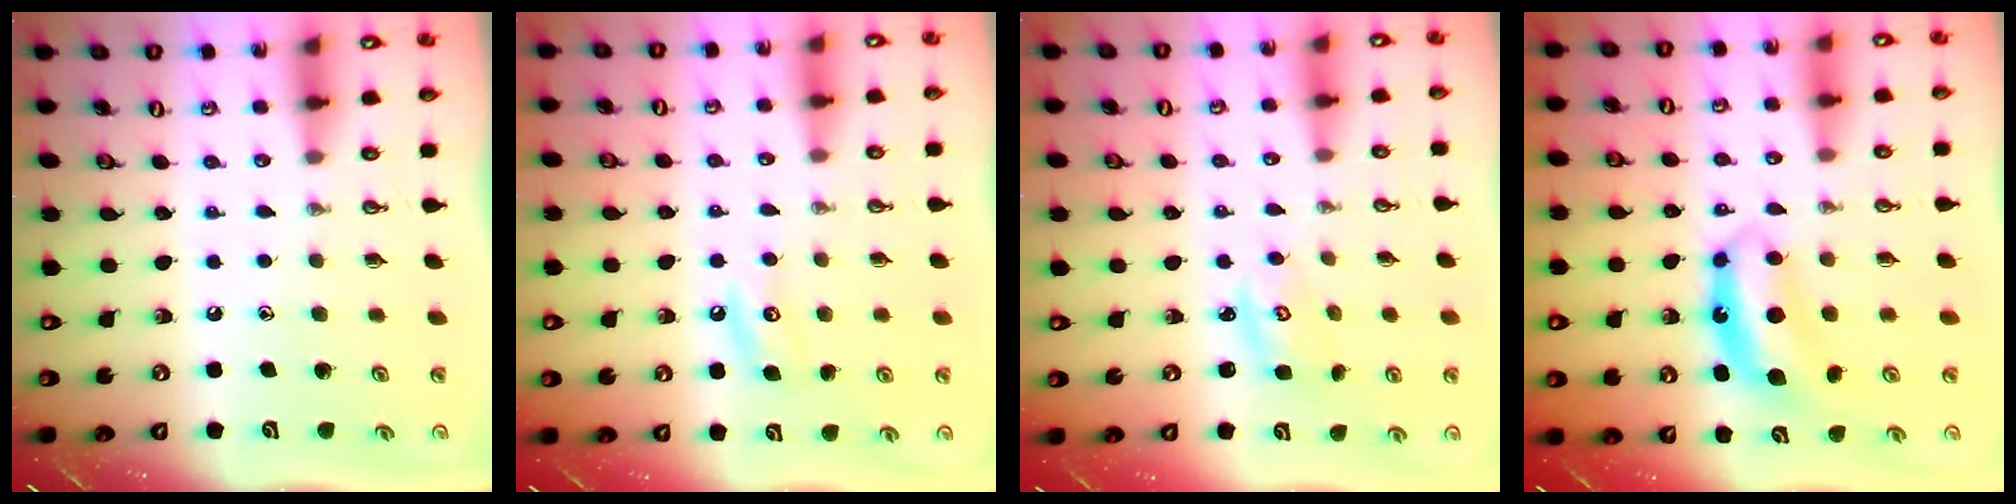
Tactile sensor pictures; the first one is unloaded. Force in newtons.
{"total": 5.3, "press": 5.3, "slide": 0.5}
{"total": 2.9, "press": 2.9, "slide": 0.4}
{"total": 6.8, "press": 6.8, "slide": 0.2}